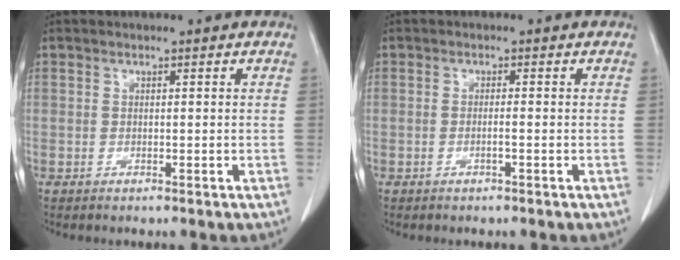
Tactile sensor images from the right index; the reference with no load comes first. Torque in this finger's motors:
{"motor_torque": [-0.14, 0.08, -0.06, -0.01]}